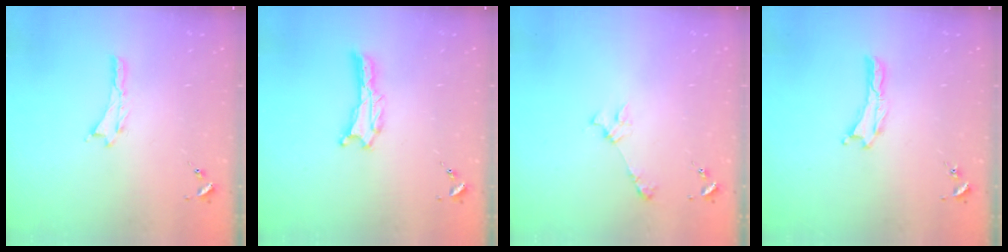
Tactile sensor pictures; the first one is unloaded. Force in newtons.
{"total": 0.7, "press": 0.7, "slide": 0.1}
{"total": 2.4, "press": 2.4, "slide": 0.3}
{"total": 0.0}